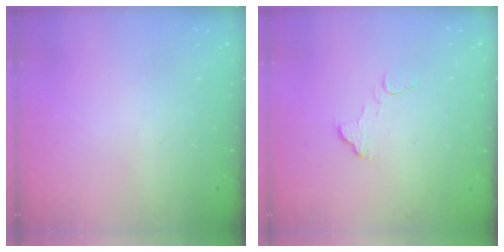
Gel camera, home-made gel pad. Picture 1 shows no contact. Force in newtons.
{"total": 3.3, "press": 3.3, "slide": 0.2}